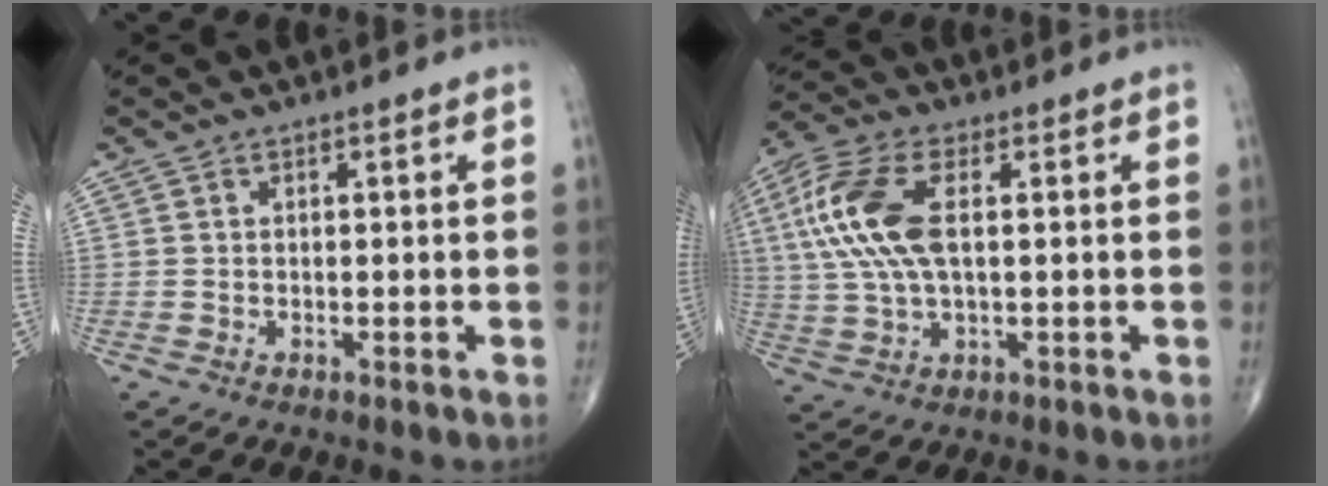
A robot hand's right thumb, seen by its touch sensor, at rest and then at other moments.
{"total": 13.4, "force": [2.4, 6.3, 11.6], "torque": [-0.272, 0.011, 0.047]}